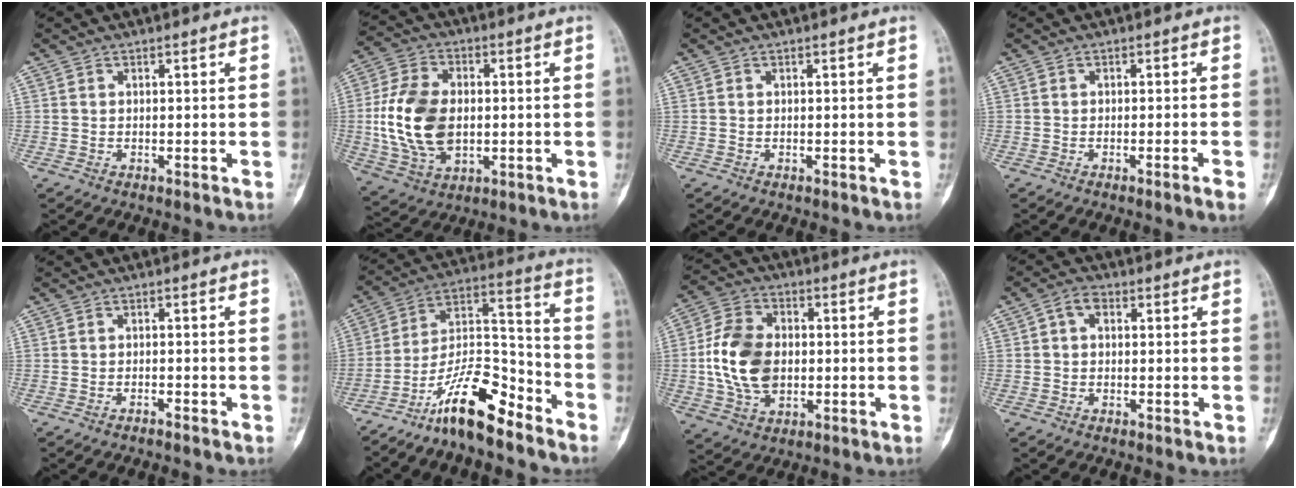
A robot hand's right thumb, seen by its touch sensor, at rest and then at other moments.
{"total": 16.0, "force": [-0.4, 10.6, 11.9], "torque": [-0.224, 0.004, 0.001]}
{"total": 0.0}
{"total": 2.2, "force": [-1.2, -0.2, 1.8], "torque": [-0.032, -0.001, -0.019]}
{"total": 1.1, "force": [-1.0, 0.0, 0.5], "torque": [-0.014, 0.011, -0.013]}
{"total": 15.2, "force": [-11.1, 4.6, 9.3], "torque": [-0.158, 0.098, -0.203]}
{"total": 13.7, "force": [-0.4, 9.5, 9.9], "torque": [-0.177, 0.012, -0.005]}
{"total": 3.3, "force": [0.7, 2.3, 2.3], "torque": [-0.029, 0.015, 0.008]}